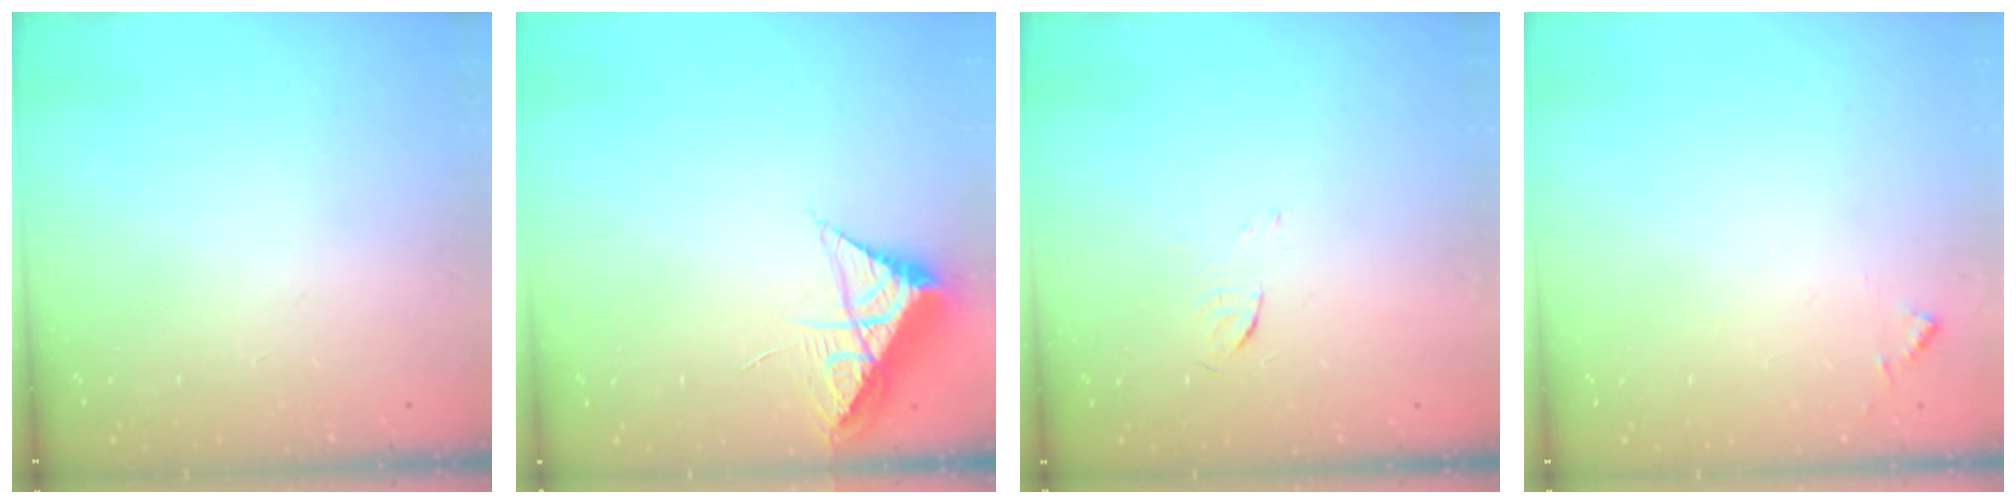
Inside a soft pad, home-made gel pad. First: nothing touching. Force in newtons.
{"total": 8.5, "press": 8.5, "slide": 0.5}
{"total": 3.9, "press": 3.7, "slide": 1.2}
{"total": 5.8, "press": 5.7, "slide": 0.7}